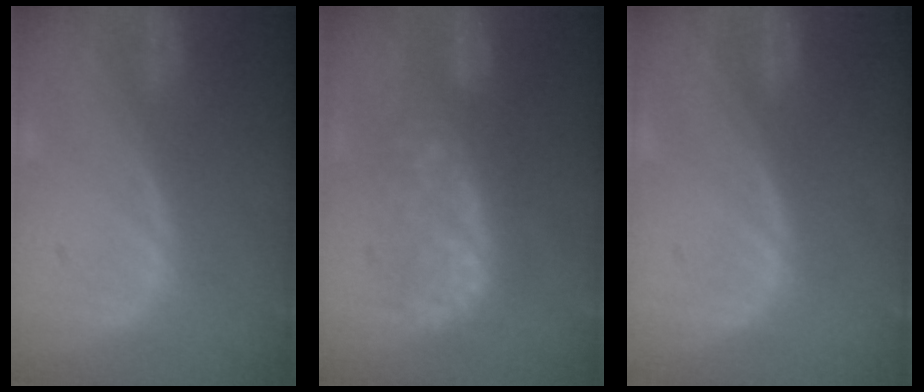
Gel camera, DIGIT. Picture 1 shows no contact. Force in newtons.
{"total": 7.8, "press": 7.8, "slide": 0.4}
{"total": 0.0}